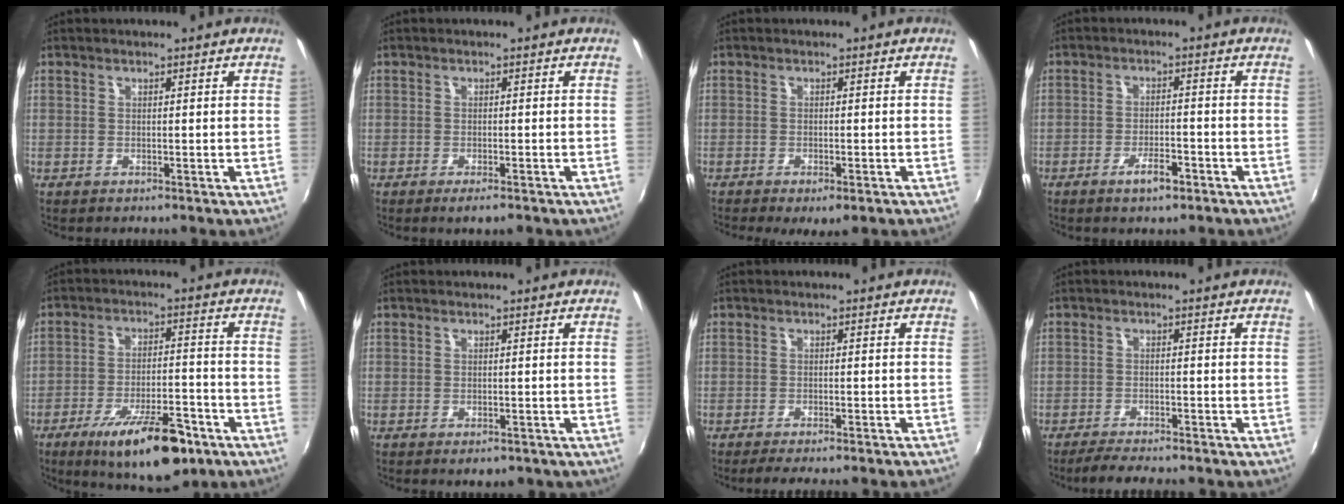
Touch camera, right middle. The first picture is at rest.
{"total": 3.0, "force": [-2.1, 0.8, 1.9], "torque": [-0.039, -0.011, -0.034]}
{"total": 4.2, "force": [-2.8, 1.2, 2.9], "torque": [-0.060, -0.019, -0.041]}
{"total": 4.2, "force": [-2.5, 1.0, 3.1], "torque": [-0.067, -0.006, -0.043]}
{"total": 16.2, "force": [-10.3, 4.9, 11.5], "torque": [-0.195, -0.017, -0.154]}
{"total": 3.6, "force": [-2.7, 1.6, 1.8], "torque": [-0.034, -0.013, -0.032]}
{"total": 8.4, "force": [-7.5, 0.1, 3.8], "torque": [-0.076, -0.015, -0.102]}
{"total": 8.5, "force": [-7.5, 1.1, 3.8], "torque": [-0.086, -0.016, -0.116]}